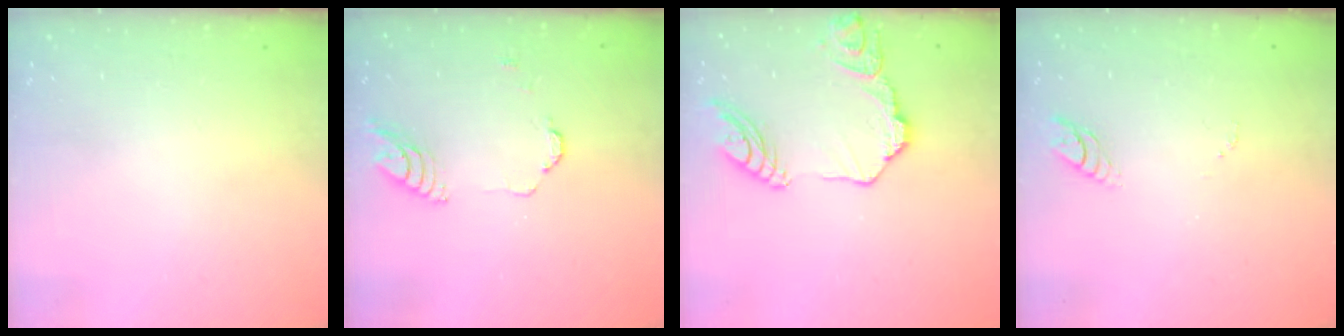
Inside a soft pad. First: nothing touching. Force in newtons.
{"total": 5.3, "press": 5.3, "slide": 0.6}
{"total": 13.7, "press": 13.7, "slide": 1.2}
{"total": 4.1, "press": 4.0, "slide": 0.4}